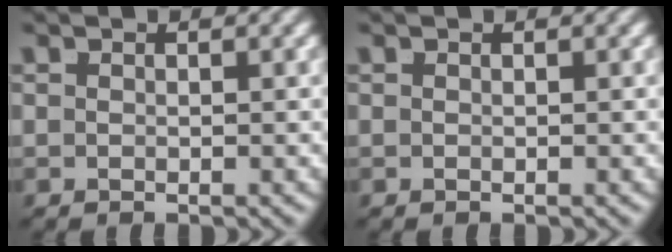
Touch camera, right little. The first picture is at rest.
{"total": 0.0}